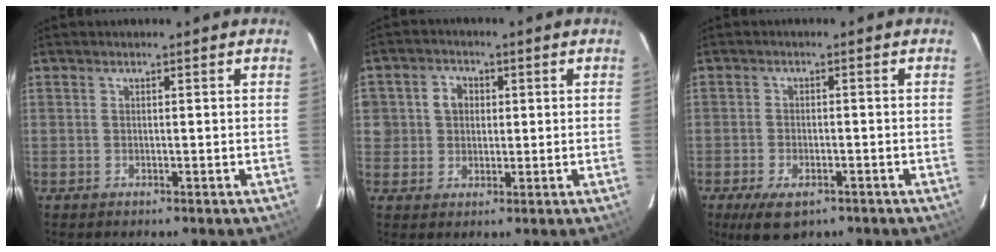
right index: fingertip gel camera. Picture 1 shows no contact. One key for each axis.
{"total": 4.8, "fx": 0.6, "fy": 4.6, "fz": 1.4, "tx": -0.021, "ty": 0.022, "tz": 0.012}
{"total": 6.6, "fx": -4.2, "fy": 3.2, "fz": 4.0, "tx": -0.093, "ty": -0.018, "tz": -0.069}